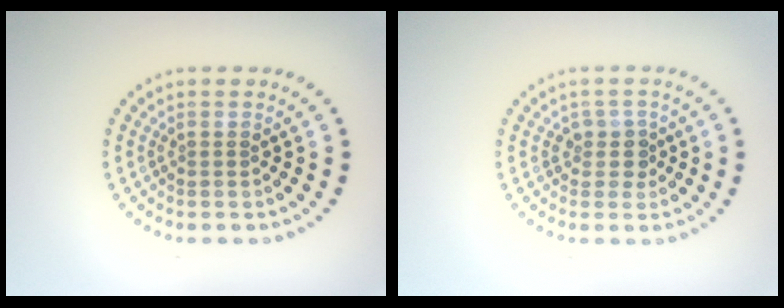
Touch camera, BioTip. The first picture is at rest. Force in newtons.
{"total": 1.8, "press": 1.5, "slide": 1.1}